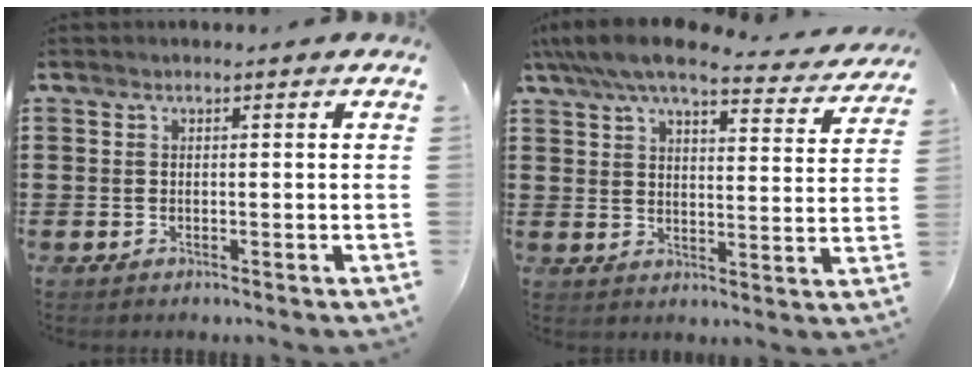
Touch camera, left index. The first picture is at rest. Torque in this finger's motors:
{"motor_torque": [2.14, 0.00, 0.31, 0.00]}